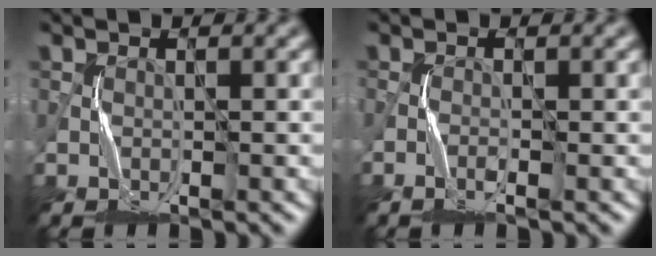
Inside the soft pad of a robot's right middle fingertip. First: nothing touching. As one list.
[{"total": 0.9, "force": [-0.5, -0.1, 0.7], "torque": [-0.017, -0.001, -0.012]}]